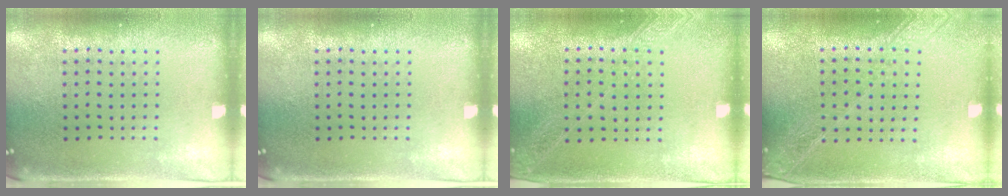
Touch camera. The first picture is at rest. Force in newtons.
{"total": 0.0}
{"total": 1.2, "press": 1.2, "slide": 0.2}
{"total": 1.8, "press": 1.6, "slide": 0.8}